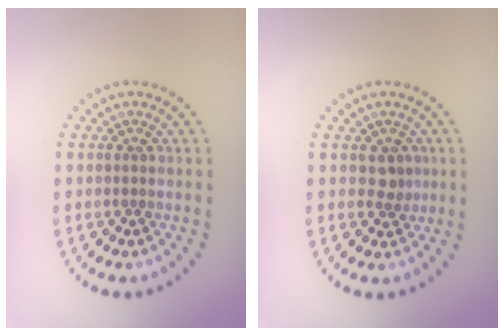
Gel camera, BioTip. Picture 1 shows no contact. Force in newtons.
{"total": 1.5, "press": 1.3, "slide": 0.8}